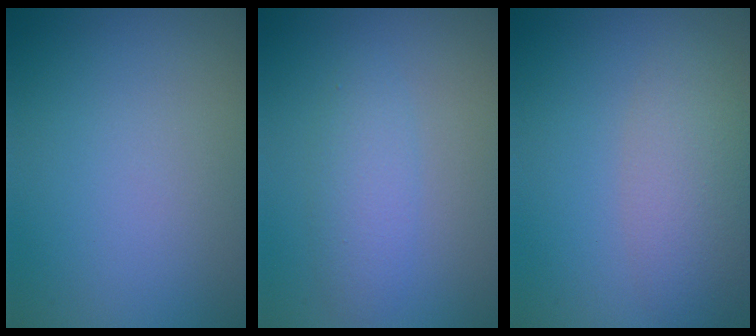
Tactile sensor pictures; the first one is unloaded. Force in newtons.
{"total": 2.4, "press": 2.4, "slide": 0.0}
{"total": 4.0, "press": 4.0, "slide": 0.2}